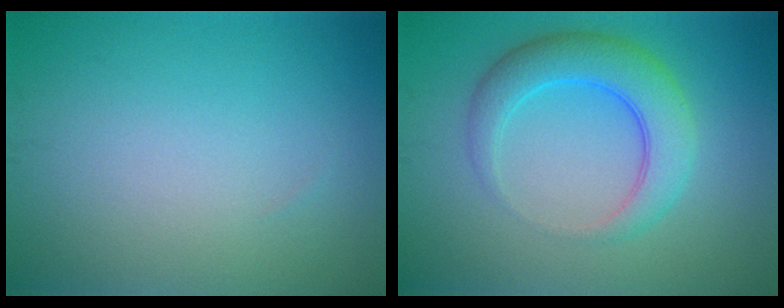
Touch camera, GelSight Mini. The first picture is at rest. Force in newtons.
{"total": 5.1, "press": 5.1, "slide": 0.2}